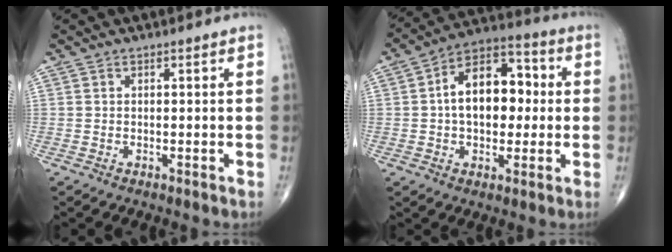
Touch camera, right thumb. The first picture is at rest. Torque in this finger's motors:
{"motor_torque": [0.86, 3.05, 0.54, -0.59, 0.43]}